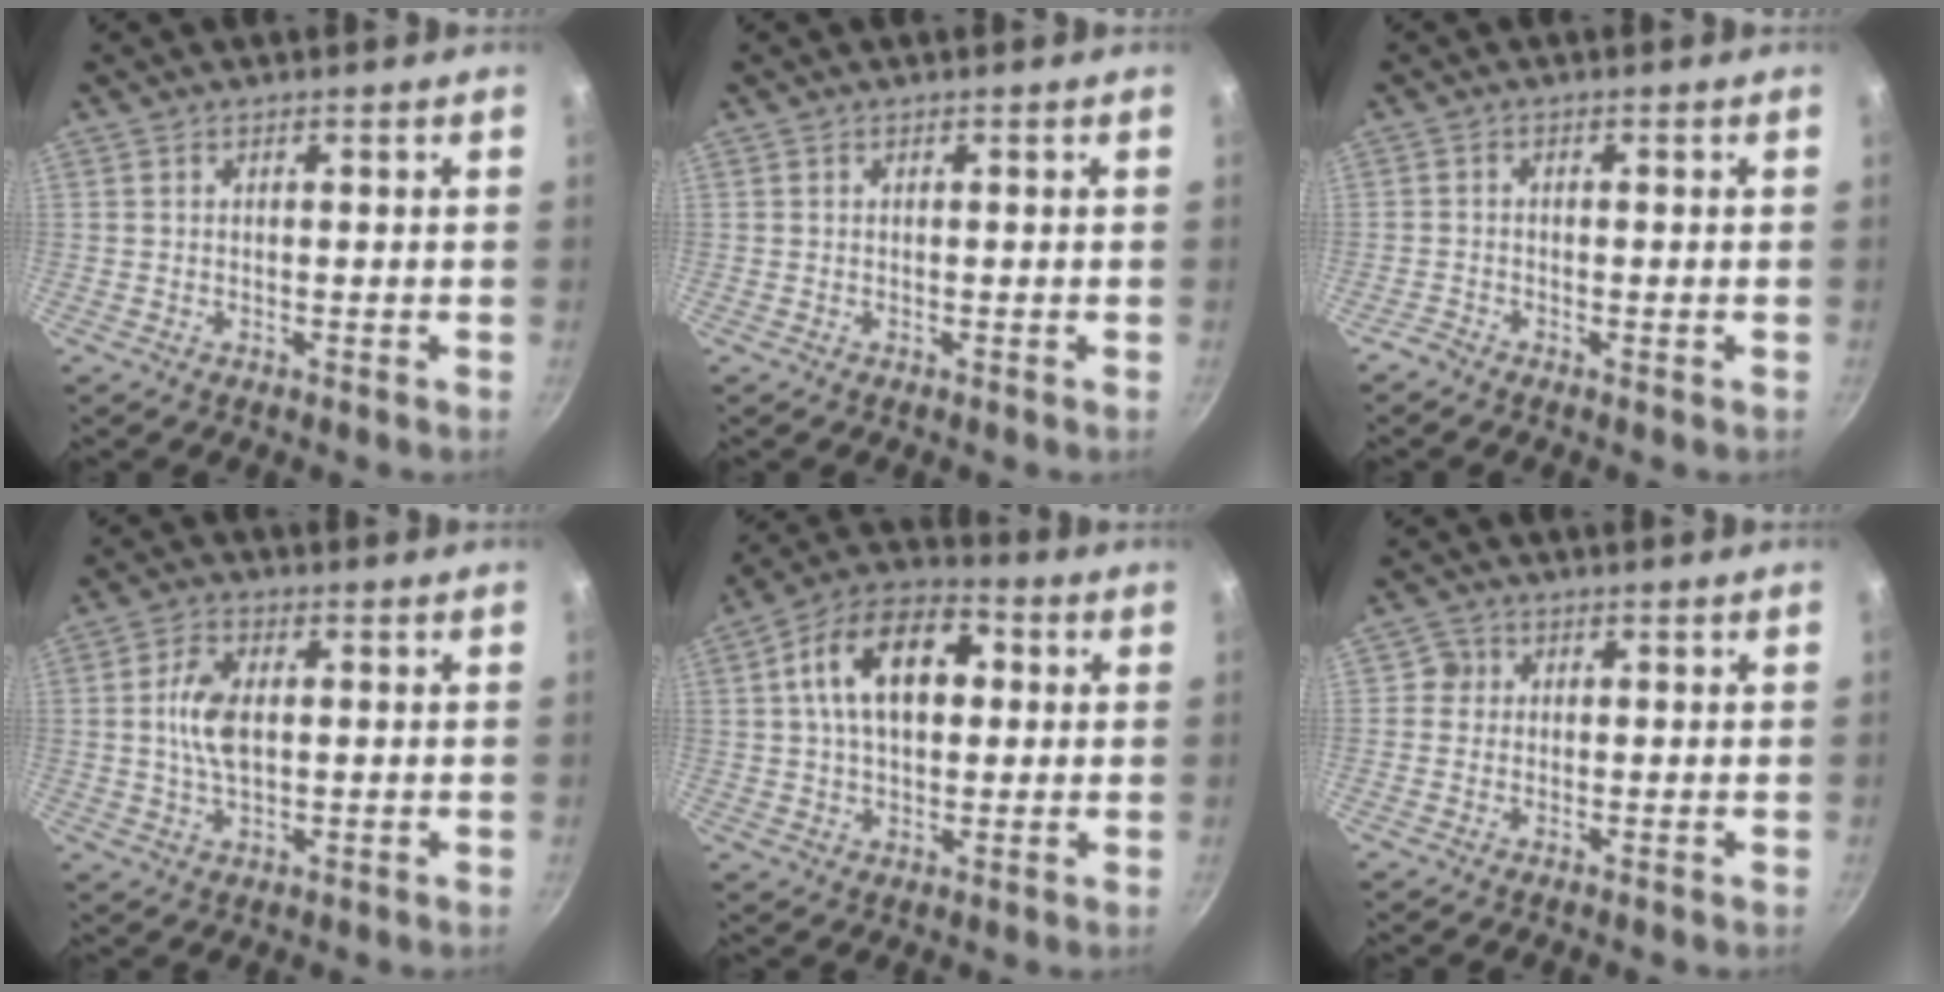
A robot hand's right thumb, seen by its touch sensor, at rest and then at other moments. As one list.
[{"total": 0.0}, {"total": 1.5, "force": [-1.2, 0.5, 0.6], "torque": [-0.020, 0.005, -0.031]}, {"total": 7.5, "force": [0.7, 4.2, 6.2], "torque": [-0.114, 0.005, 0.011]}, {"total": 15.8, "force": [3.2, 9.9, 11.9], "torque": [-0.167, 0.022, 0.035]}, {"total": 2.3, "force": [0.2, 2.3, 0.3], "torque": [0.014, 0.001, -0.004]}]